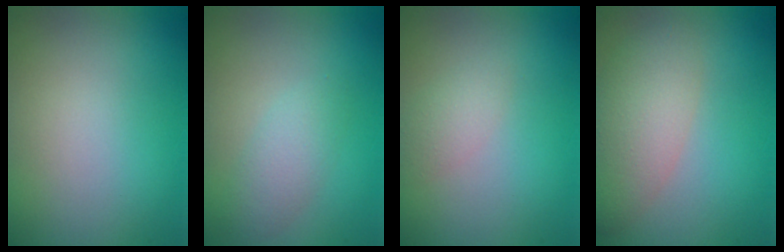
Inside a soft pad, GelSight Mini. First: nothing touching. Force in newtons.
{"total": 2.2, "press": 2.2, "slide": 0.0}
{"total": 1.5, "press": 1.5, "slide": 0.0}
{"total": 5.0, "press": 4.9, "slide": 0.4}